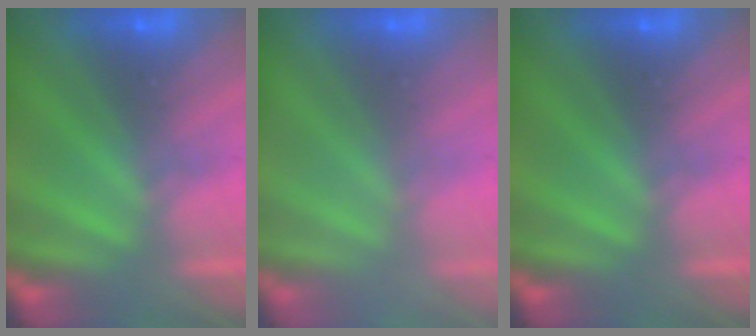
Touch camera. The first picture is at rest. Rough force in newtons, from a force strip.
{"total": 2.8}
{"total": 0.0}